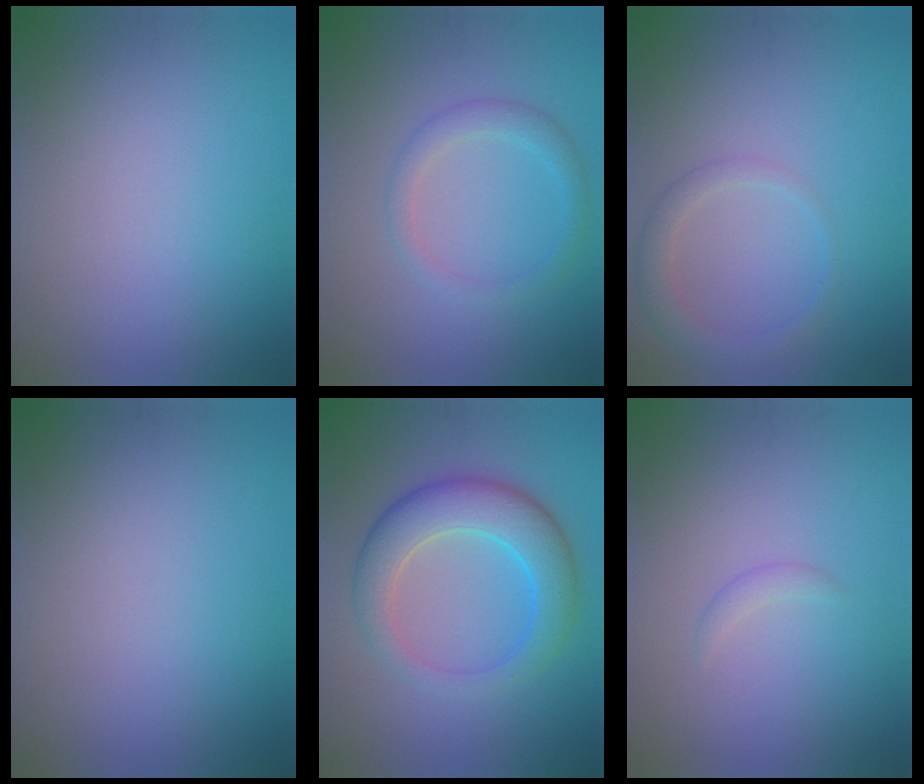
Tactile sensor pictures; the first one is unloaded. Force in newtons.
{"total": 2.3, "press": 2.3, "slide": 0.0}
{"total": 2.3, "press": 2.3, "slide": 0.2}
{"total": 0.0}
{"total": 6.6, "press": 6.6, "slide": 0.3}
{"total": 0.9, "press": 0.9, "slide": 0.0}